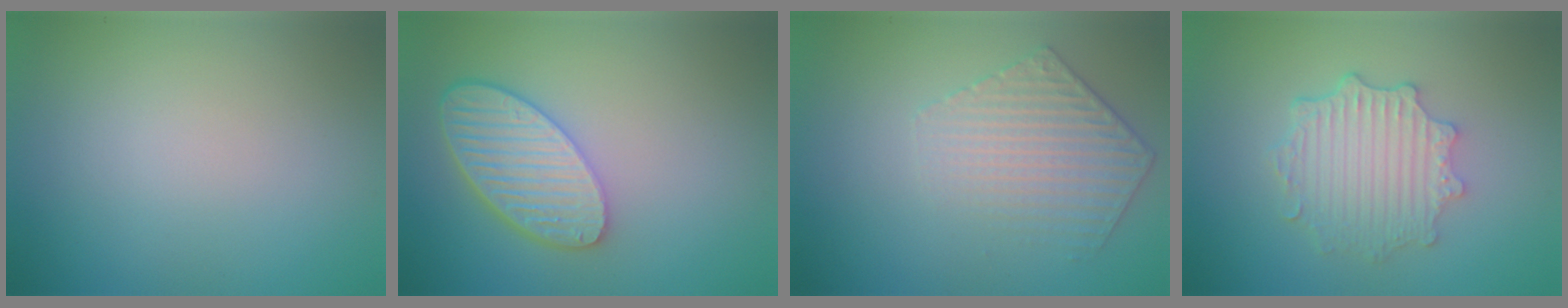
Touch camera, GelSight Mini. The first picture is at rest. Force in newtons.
{"total": 5.5, "press": 4.4, "slide": 3.3}
{"total": 3.3, "press": 3.1, "slide": 1.4}
{"total": 4.6, "press": 3.7, "slide": 2.7}